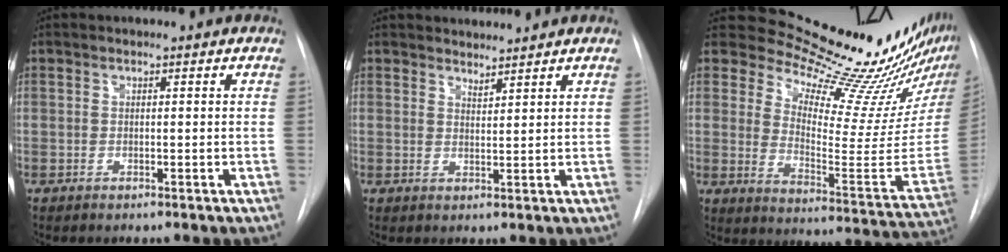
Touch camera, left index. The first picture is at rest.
{"total": 3.5, "force": [3.5, 0.3, 0.4], "torque": [-0.003, 0.003, 0.054]}
{"total": 22.4, "force": [20.5, 2.8, 8.5], "torque": [-0.124, -0.112, 0.268]}